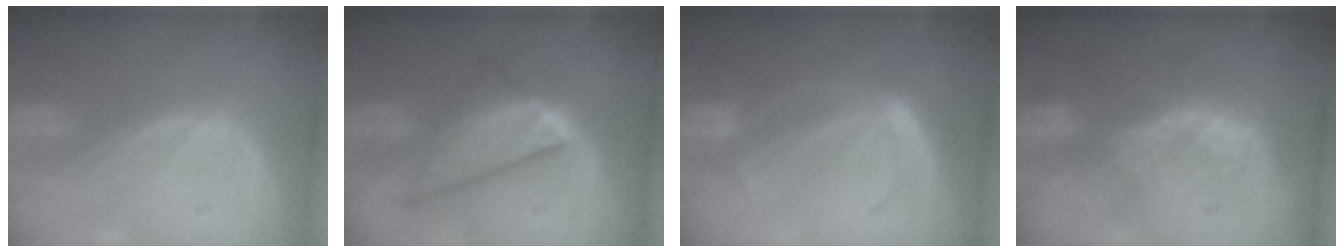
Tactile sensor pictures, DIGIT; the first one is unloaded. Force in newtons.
{"total": 8.6, "press": 8.6, "slide": 0.5}
{"total": 5.8, "press": 5.0, "slide": 2.8}
{"total": 6.3, "press": 6.2, "slide": 1.2}